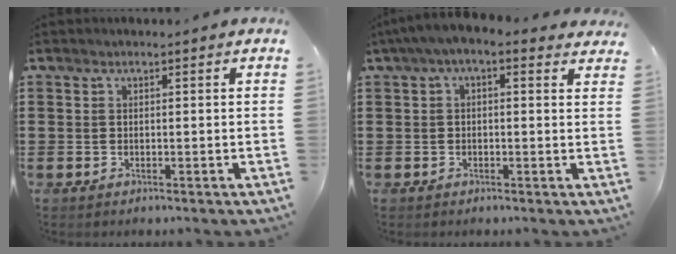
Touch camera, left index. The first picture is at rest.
{"total": 2.1, "force": [0.3, 0.9, 1.9], "torque": [-0.038, 0.002, 0.000]}